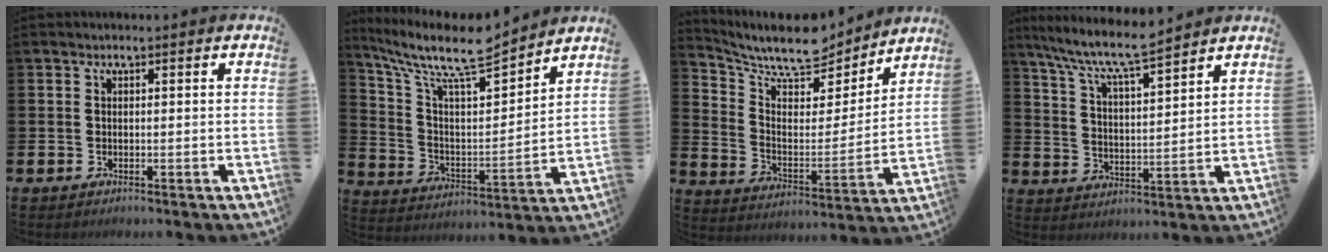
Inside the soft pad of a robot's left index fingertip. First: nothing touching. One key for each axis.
{"total": 10.7, "fx": 9.3, "fy": 2.2, "fz": 4.8, "tx": -0.122, "ty": -0.068, "tz": 0.156}
{"total": 9.4, "fx": 8.6, "fy": 2.2, "fz": 3.0, "tx": -0.092, "ty": -0.065, "tz": 0.145}
{"total": 8.2, "fx": 7.5, "fy": 0.6, "fz": 3.3, "tx": -0.096, "ty": -0.046, "tz": 0.132}